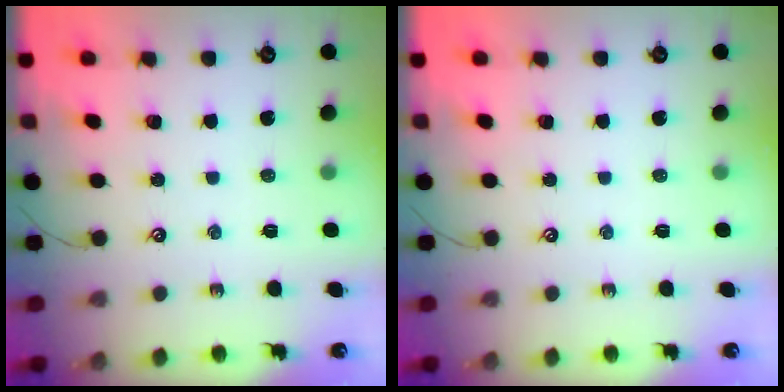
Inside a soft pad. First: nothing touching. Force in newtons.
{"total": 0.0}